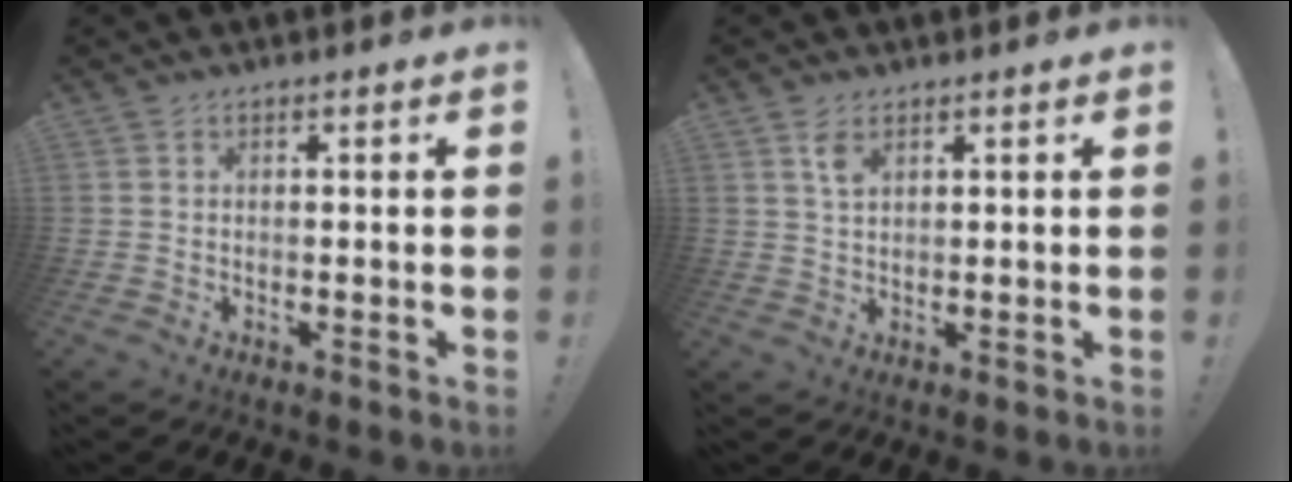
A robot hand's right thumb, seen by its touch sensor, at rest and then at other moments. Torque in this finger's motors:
{"motor_torque": [0.12, -0.05, -0.14, 0.12, 0.03]}